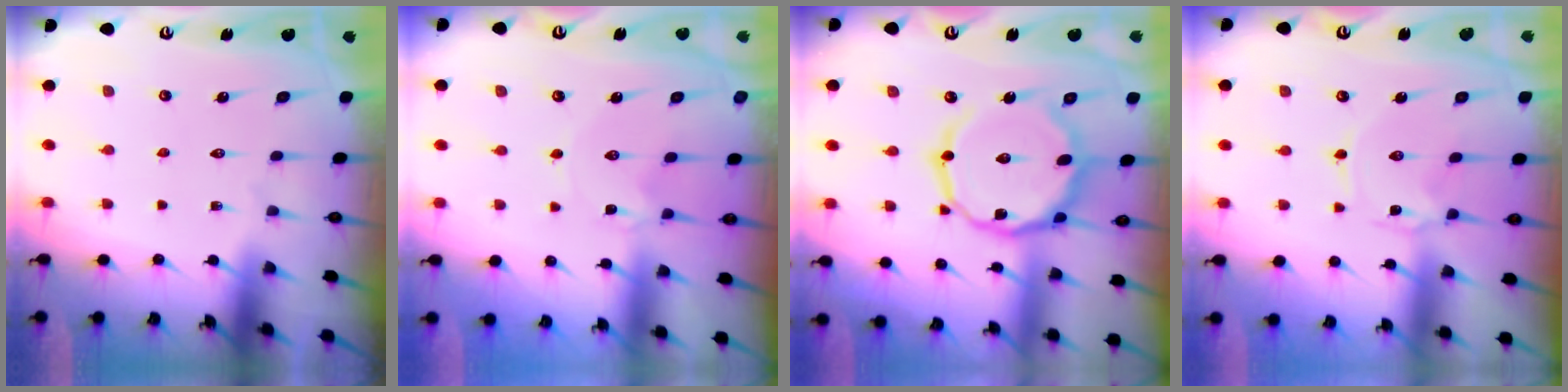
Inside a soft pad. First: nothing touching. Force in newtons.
{"total": 0.0}
{"total": 16.7, "press": 16.7, "slide": 1.2}
{"total": 1.3, "press": 1.2, "slide": 0.2}